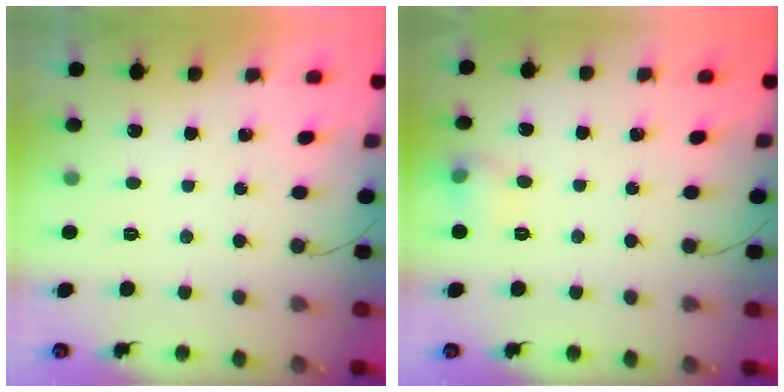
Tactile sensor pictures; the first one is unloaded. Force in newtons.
{"total": 6.9, "press": 6.8, "slide": 1.4}